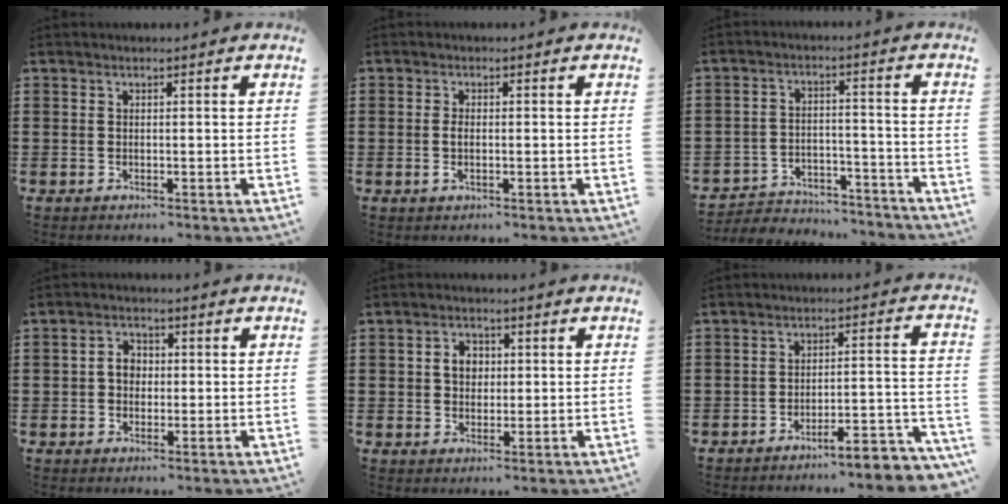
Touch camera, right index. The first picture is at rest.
{"total": 2.0, "force": [-0.3, 0.8, 1.9], "torque": [-0.051, -0.007, -0.010]}
{"total": 4.6, "force": [-4.5, 1.0, 0.3], "torque": [-0.009, 0.010, -0.092]}
{"total": 3.2, "force": [0.0, 2.4, 2.1], "torque": [-0.046, 0.011, -0.003]}
{"total": 3.5, "force": [0.4, 2.8, 2.1], "torque": [-0.050, 0.013, 0.005]}
{"total": 4.6, "force": [-4.3, -0.2, 1.7], "torque": [-0.032, -0.016, -0.087]}